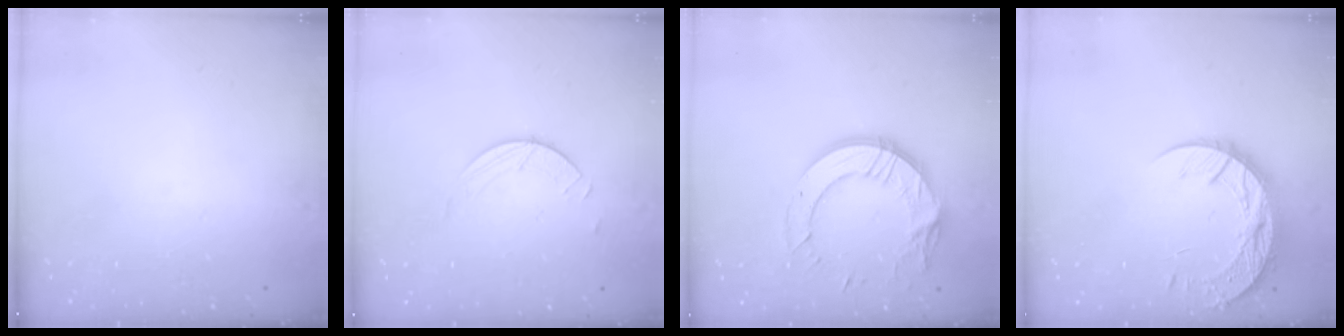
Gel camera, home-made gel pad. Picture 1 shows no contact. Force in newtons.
{"total": 2.6, "press": 2.6, "slide": 0.3}
{"total": 16.0, "press": 16.0, "slide": 1.0}
{"total": 13.9, "press": 13.8, "slide": 1.0}